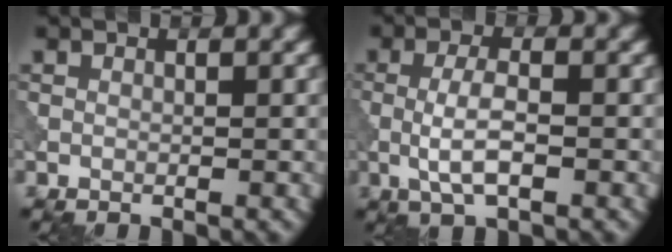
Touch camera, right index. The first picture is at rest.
{"total": 3.6, "force": [-0.7, 1.0, 3.3], "torque": [-0.071, -0.001, -0.018]}